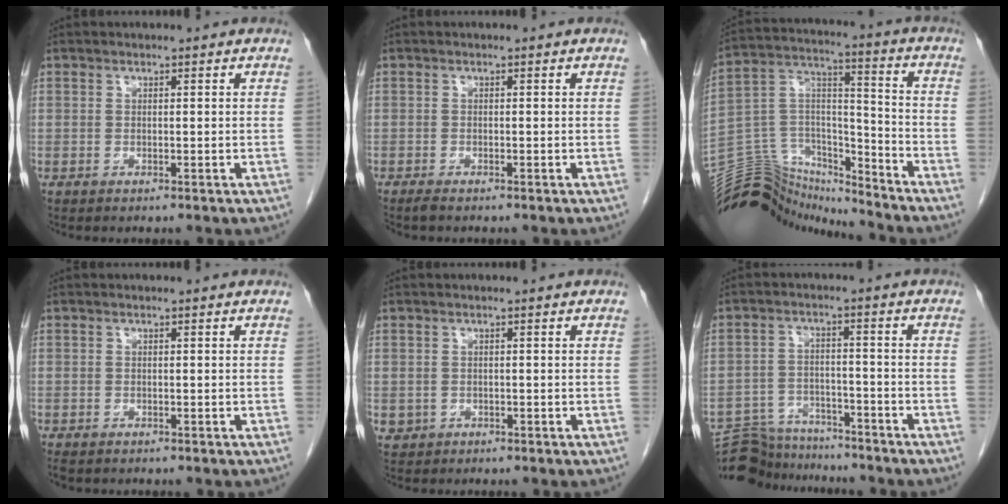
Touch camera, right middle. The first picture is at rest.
{"total": 0.9, "force": [-0.8, 0.1, 0.4], "torque": [-0.015, -0.003, -0.013]}
{"total": 15.6, "force": [-15.2, 3.2, 1.0], "torque": [-0.019, 0.073, -0.266]}
{"total": 1.8, "force": [-1.4, 0.9, 0.6], "torque": [-0.014, -0.003, -0.017]}
{"total": 1.5, "force": [-0.5, 1.4, 0.2], "torque": [0.002, 0.006, -0.003]}
{"total": 12.0, "force": [-11.3, 3.6, 1.8], "torque": [-0.035, 0.014, -0.177]}